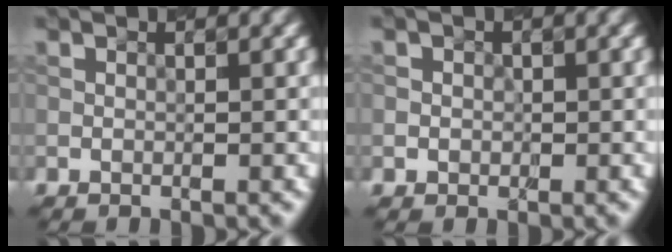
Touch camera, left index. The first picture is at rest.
{"total": 1.3, "force": [0.0, 1.3, 0.3], "torque": [0.009, 0.004, -0.011]}